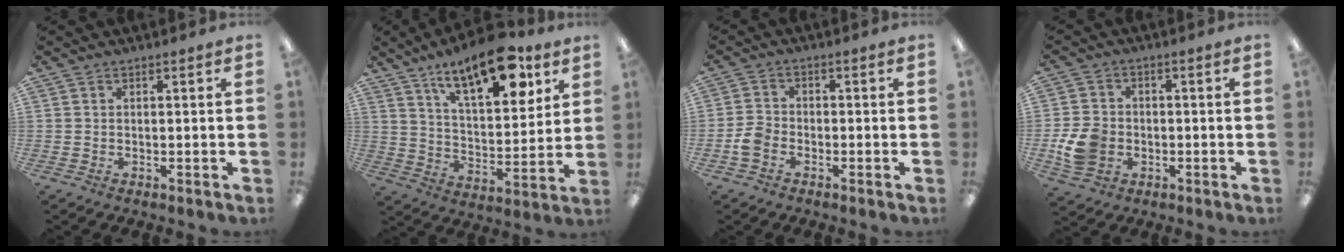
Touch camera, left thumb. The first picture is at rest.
{"total": 17.5, "force": [12.3, 6.5, 10.6], "torque": [-0.160, -0.066, 0.204]}
{"total": 4.2, "force": [-2.2, 2.9, 2.2], "torque": [-0.040, 0.011, -0.040]}
{"total": 8.4, "force": [-2.2, 6.7, 4.6], "torque": [-0.100, 0.012, -0.039]}